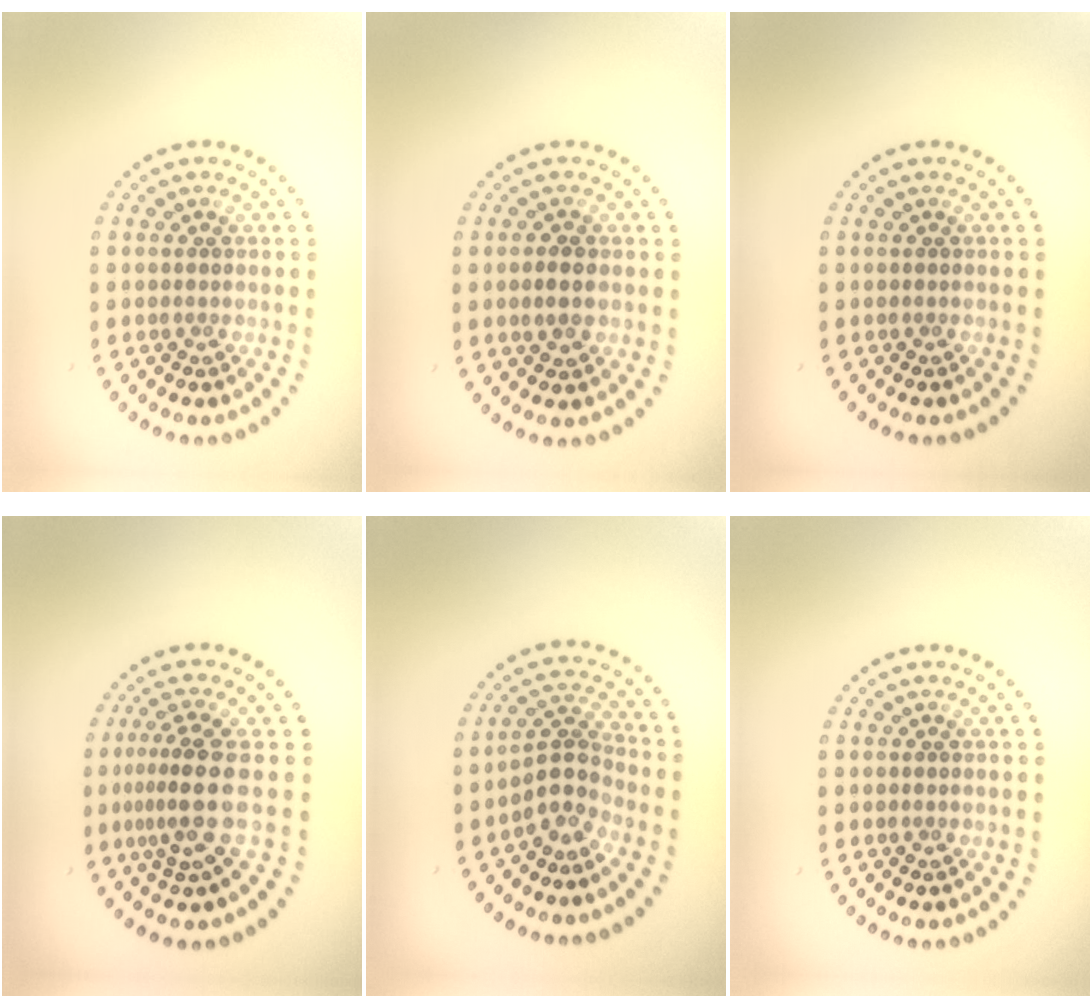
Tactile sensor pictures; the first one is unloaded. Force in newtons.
{"total": 1.6, "press": 1.6, "slide": 0.1}
{"total": 0.0}
{"total": 3.6, "press": 2.6, "slide": 2.5}
{"total": 2.9, "press": 2.1, "slide": 2.0}
{"total": 0.0}